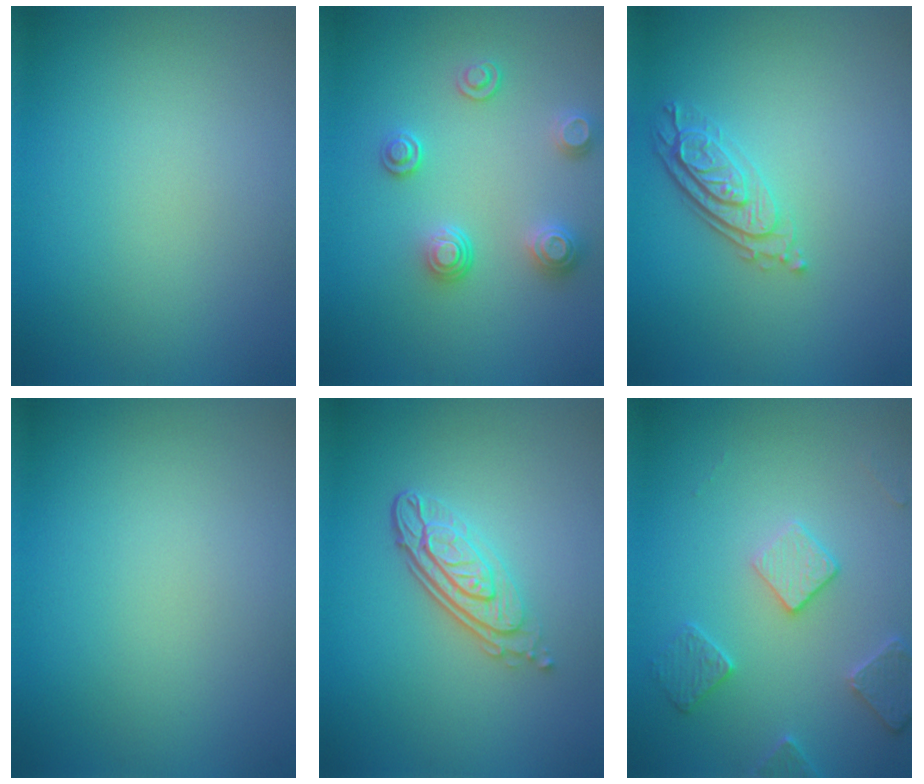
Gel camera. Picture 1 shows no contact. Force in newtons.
{"total": 2.7, "press": 2.5, "slide": 0.9}
{"total": 3.1, "press": 2.5, "slide": 1.8}
{"total": 0.0}
{"total": 4.2, "press": 3.0, "slide": 3.0}
{"total": 2.9, "press": 2.9, "slide": 0.1}